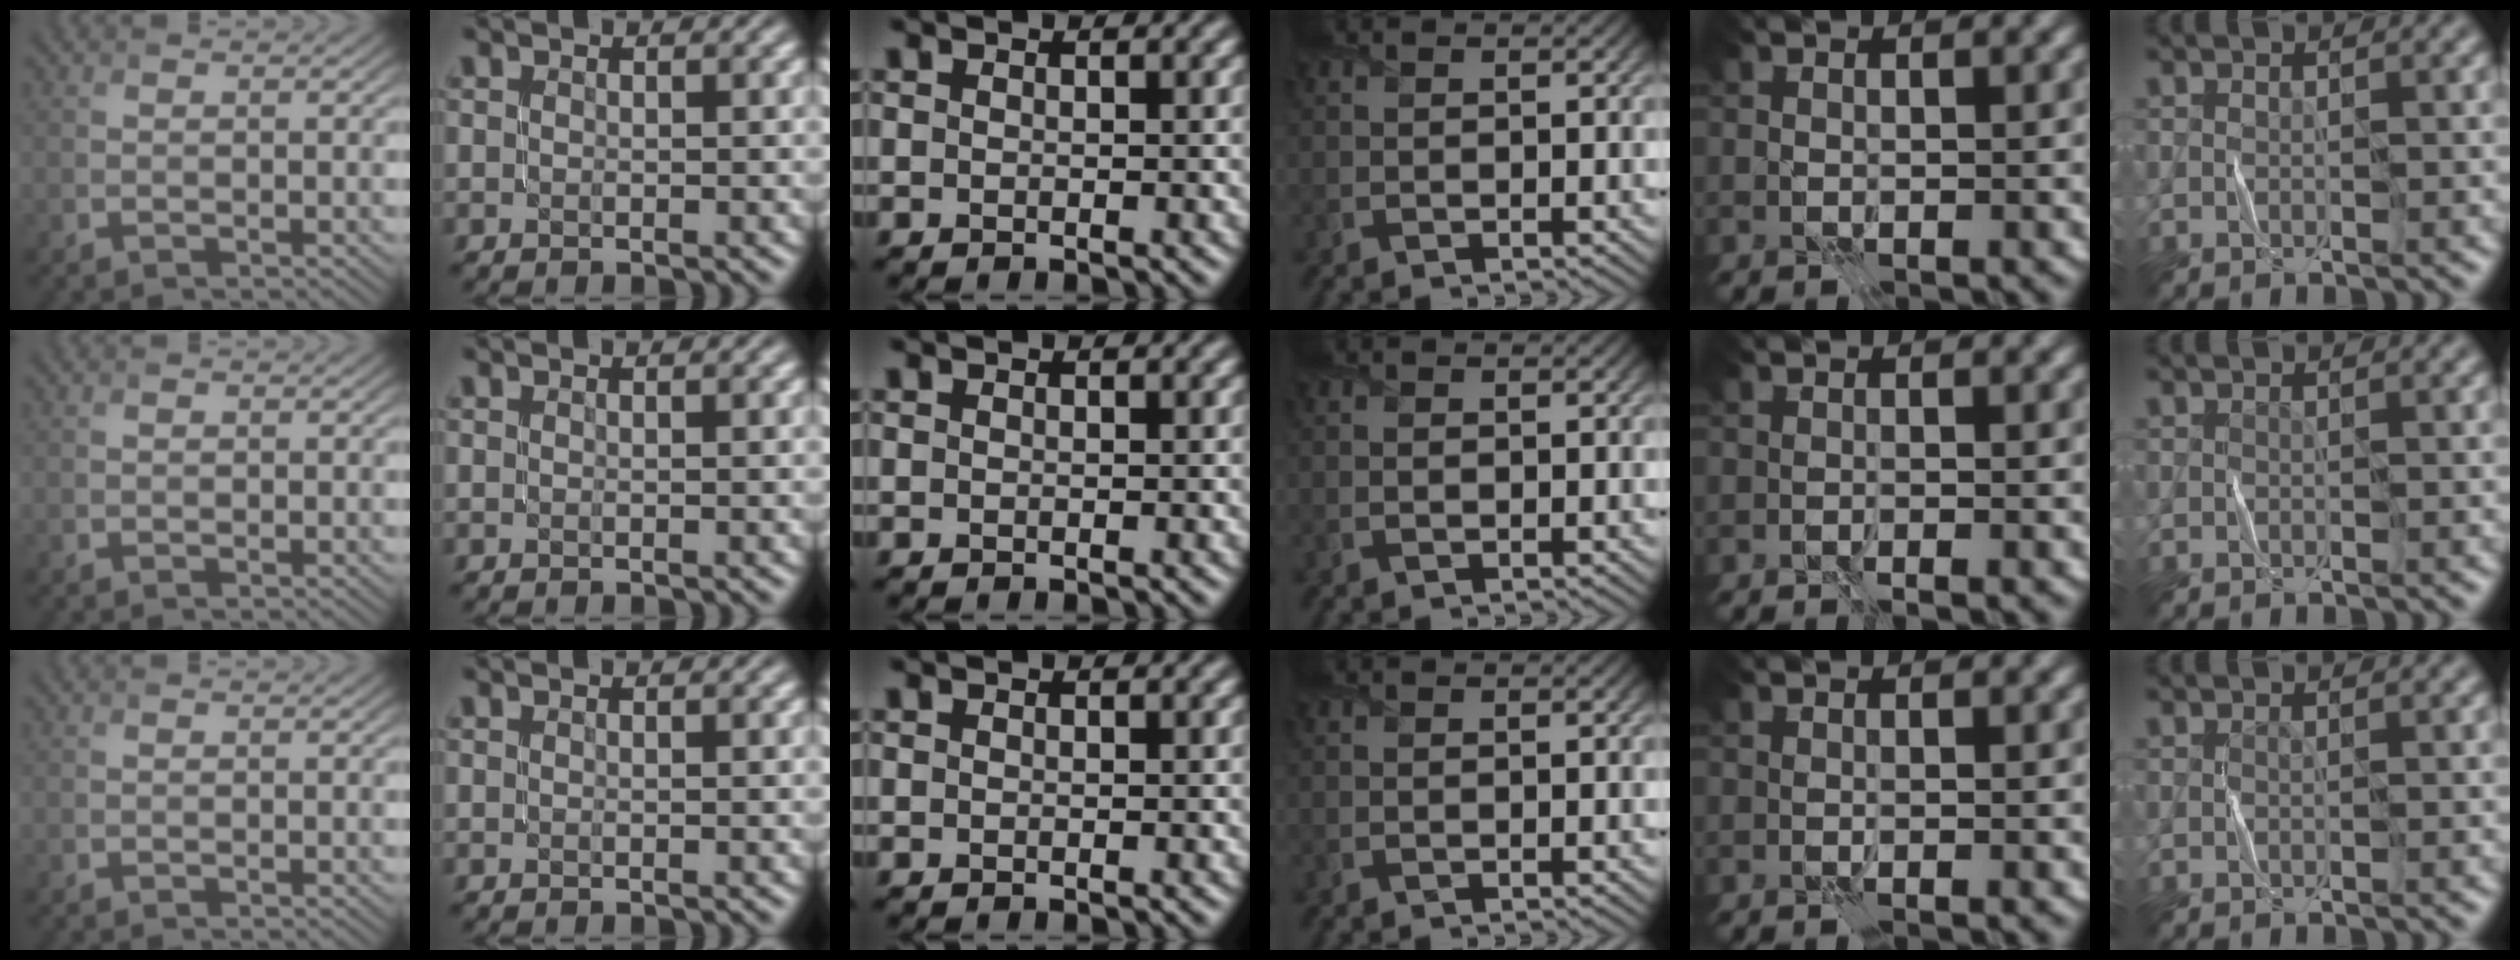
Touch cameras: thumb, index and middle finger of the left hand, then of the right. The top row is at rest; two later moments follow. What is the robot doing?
{"motion": "fold", "object": "scarf"}